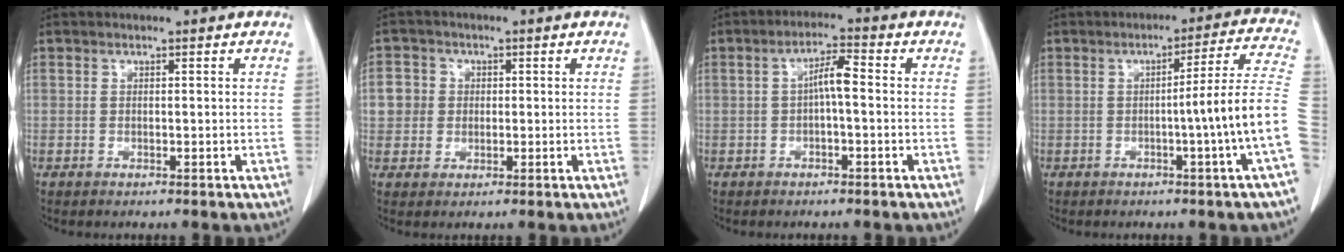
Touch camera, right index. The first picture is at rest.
{"total": 4.1, "force": [0.4, 4.0, 0.7], "torque": [-0.004, 0.010, 0.005]}
{"total": 4.0, "force": [-0.2, 0.7, 3.9], "torque": [-0.070, 0.013, -0.004]}
{"total": 10.9, "force": [-2.6, -2.5, 10.2], "torque": [-0.129, 0.005, -0.039]}